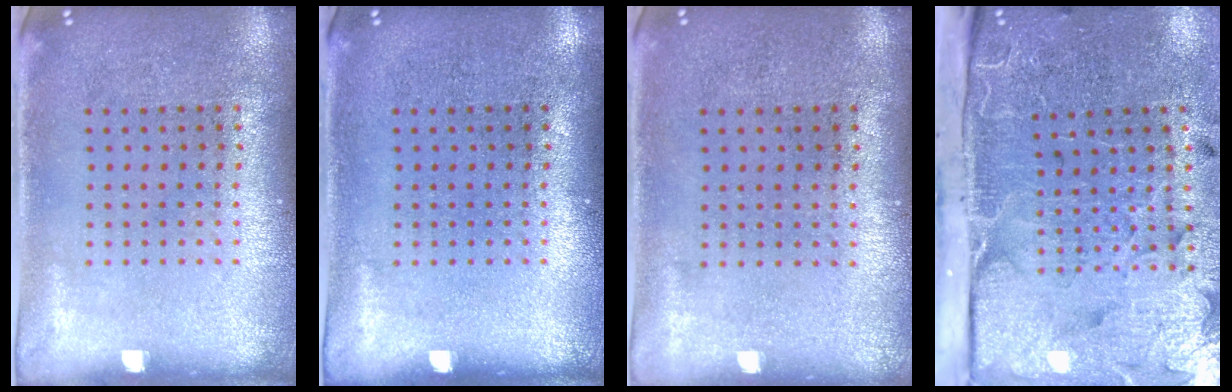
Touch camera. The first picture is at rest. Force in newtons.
{"total": 0.0}
{"total": 0.0}
{"total": 5.1, "press": 3.9, "slide": 3.3}